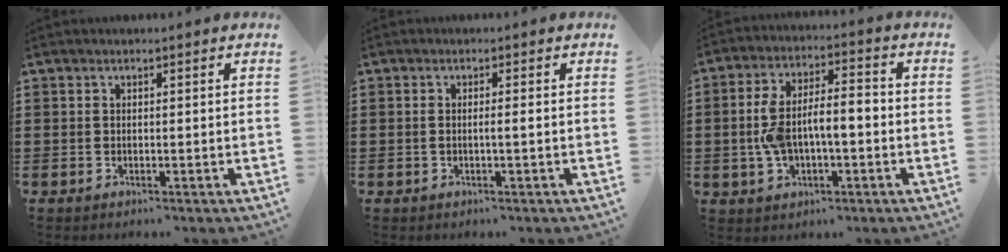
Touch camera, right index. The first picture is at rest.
{"total": 1.2, "force": [-0.2, -0.1, 1.2], "torque": [-0.023, -0.003, -0.004]}
{"total": 8.2, "force": [-1.3, 3.9, 7.1], "torque": [-0.156, 0.005, -0.030]}